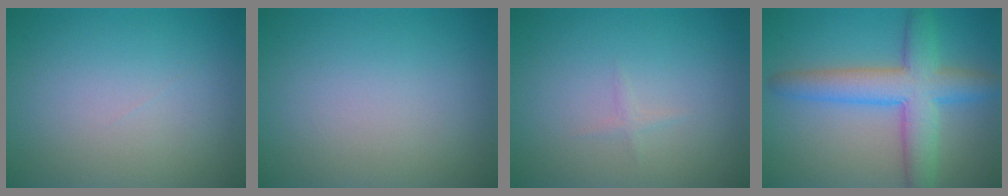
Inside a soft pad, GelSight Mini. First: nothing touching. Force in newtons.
{"total": 0.0}
{"total": 0.6, "press": 0.6, "slide": 0.0}
{"total": 6.8, "press": 6.8, "slide": 0.2}